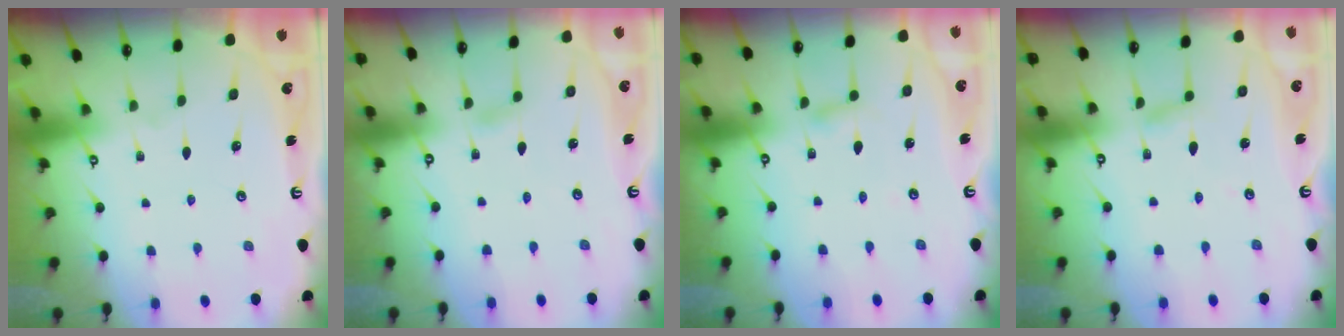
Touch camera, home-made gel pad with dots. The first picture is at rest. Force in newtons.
{"total": 2.7, "press": 2.7, "slide": 0.3}
{"total": 2.7, "press": 2.7, "slide": 0.2}
{"total": 2.8, "press": 2.8, "slide": 0.3}